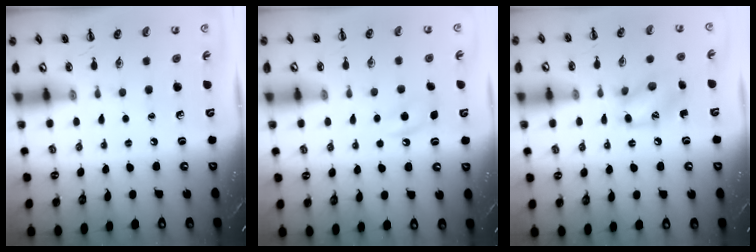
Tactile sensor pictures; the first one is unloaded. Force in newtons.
{"total": 5.3, "press": 5.0, "slide": 1.8}
{"total": 11.4, "press": 11.2, "slide": 1.8}